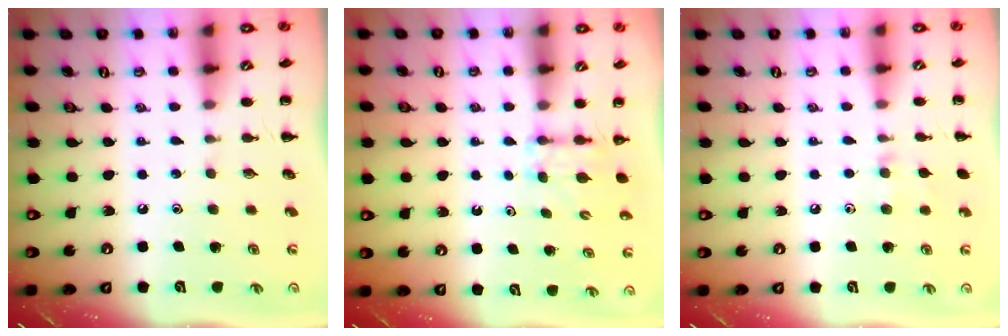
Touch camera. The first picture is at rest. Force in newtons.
{"total": 2.7, "press": 2.5, "slide": 1.1}
{"total": 6.5, "press": 6.2, "slide": 1.8}